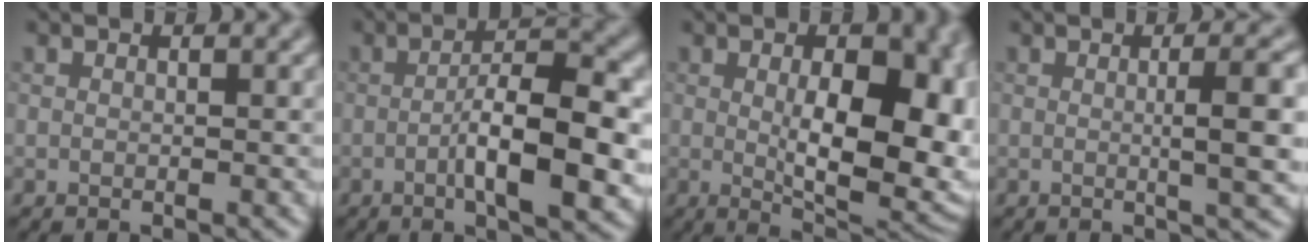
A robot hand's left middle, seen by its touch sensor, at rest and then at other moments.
{"total": 7.8, "force": [-2.0, 2.1, 7.3], "torque": [-0.118, 0.005, -0.034]}
{"total": 11.0, "force": [0.0, 5.3, 9.6], "torque": [-0.121, -0.013, 0.014]}
{"total": 5.3, "force": [0.2, 1.1, 5.2], "torque": [-0.072, 0.007, 0.001]}